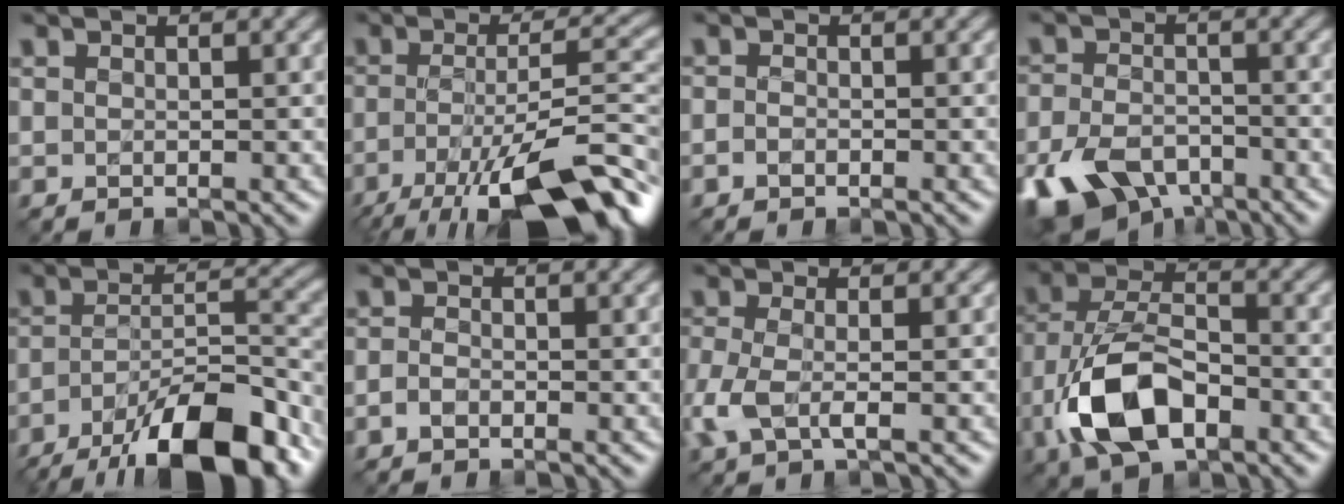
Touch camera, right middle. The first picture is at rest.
{"total": 13.9, "force": [-7.4, 4.0, 11.1], "torque": [-0.191, -0.006, -0.126]}
{"total": 0.8, "force": [-0.5, 0.3, 0.5], "torque": [-0.009, -0.001, -0.011]}
{"total": 8.0, "force": [-5.0, 4.4, 4.4], "torque": [-0.096, -0.016, -0.101]}
{"total": 12.6, "force": [-8.4, 3.8, 8.6], "torque": [-0.136, 0.008, -0.151]}
{"total": 1.1, "force": [-0.7, 0.5, 0.7], "torque": [-0.015, 0.001, -0.017]}
{"total": 3.6, "force": [-1.1, 1.2, 3.2], "torque": [-0.085, -0.005, -0.029]}
{"total": 9.3, "force": [-3.8, 5.1, 6.9], "torque": [-0.150, 0.005, -0.078]}